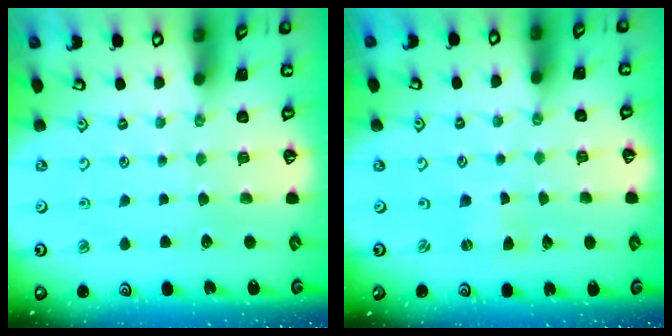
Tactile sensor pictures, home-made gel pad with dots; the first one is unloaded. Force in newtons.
{"total": 0.9, "press": 0.9, "slide": 0.1}